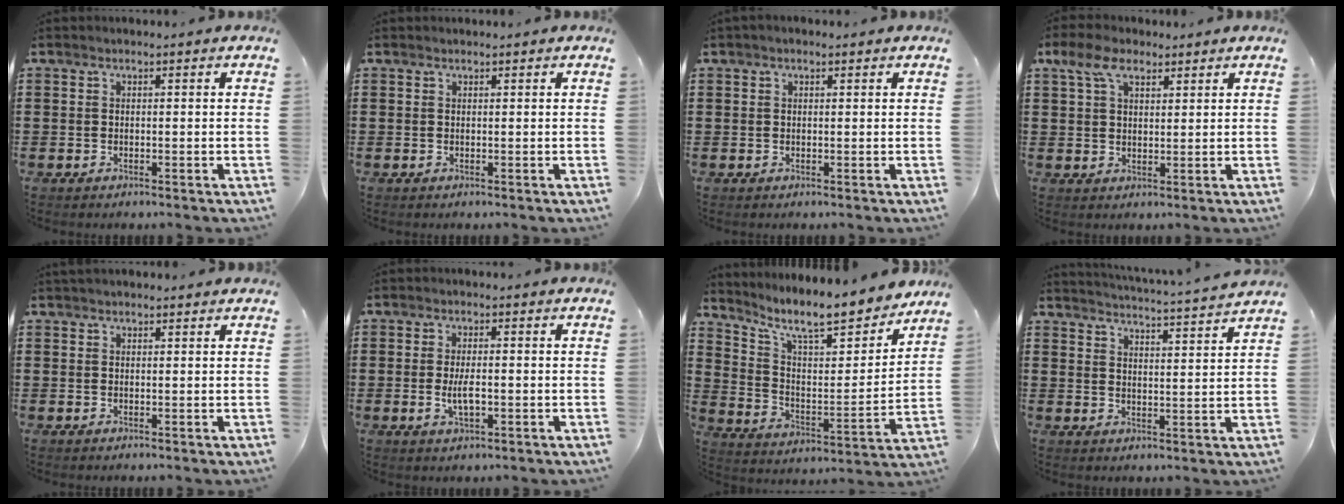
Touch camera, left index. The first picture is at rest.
{"total": 0.0}
{"total": 0.5, "force": [0.2, 0.3, 0.4], "torque": [-0.008, 0.003, 0.004]}
{"total": 5.6, "force": [3.3, 3.1, 3.3], "torque": [-0.079, 0.015, 0.059]}
{"total": 1.1, "force": [1.0, 0.3, 0.3], "torque": [-0.007, 0.002, 0.019]}
{"total": 3.6, "force": [-0.4, 1.3, 3.3], "torque": [-0.067, -0.004, -0.010]}
{"total": 10.8, "force": [9.1, 2.2, 5.4], "torque": [-0.120, -0.065, 0.150]}
{"total": 3.7, "force": [3.6, -0.9, 0.5], "torque": [-0.019, -0.035, 0.056]}